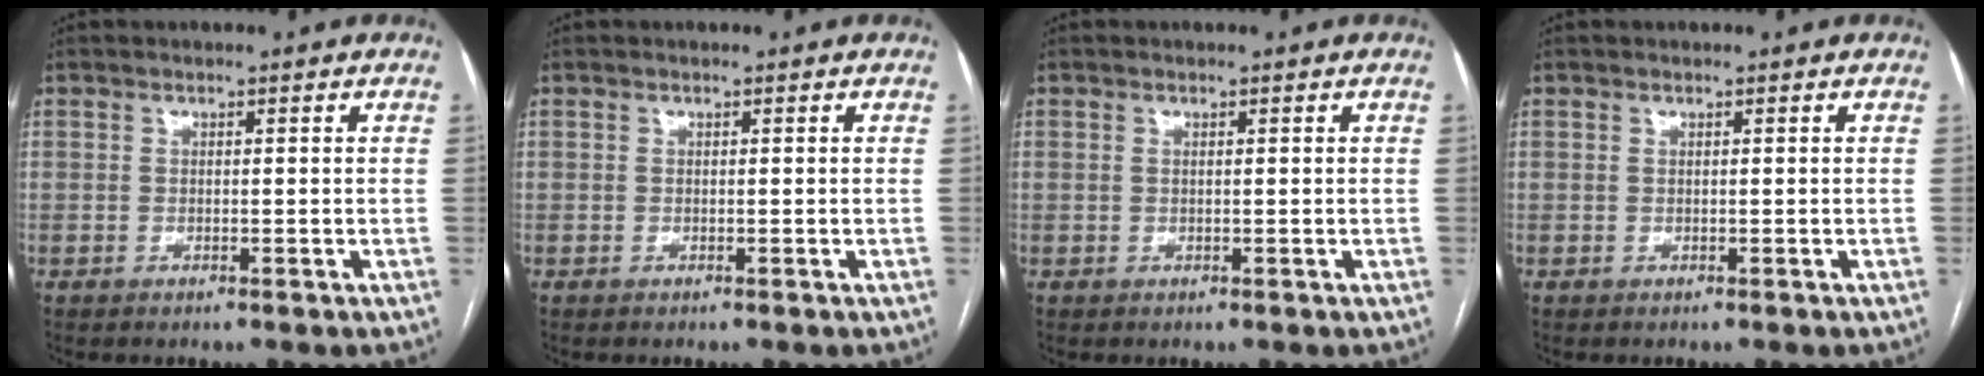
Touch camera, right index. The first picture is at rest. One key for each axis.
{"total": 0.0}
{"total": 0.0}
{"total": 0.0}